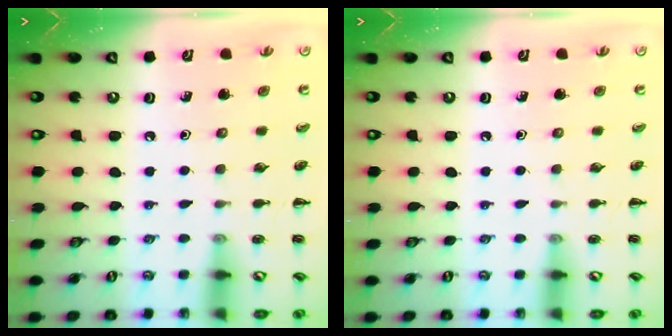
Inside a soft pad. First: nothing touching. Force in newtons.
{"total": 0.0}